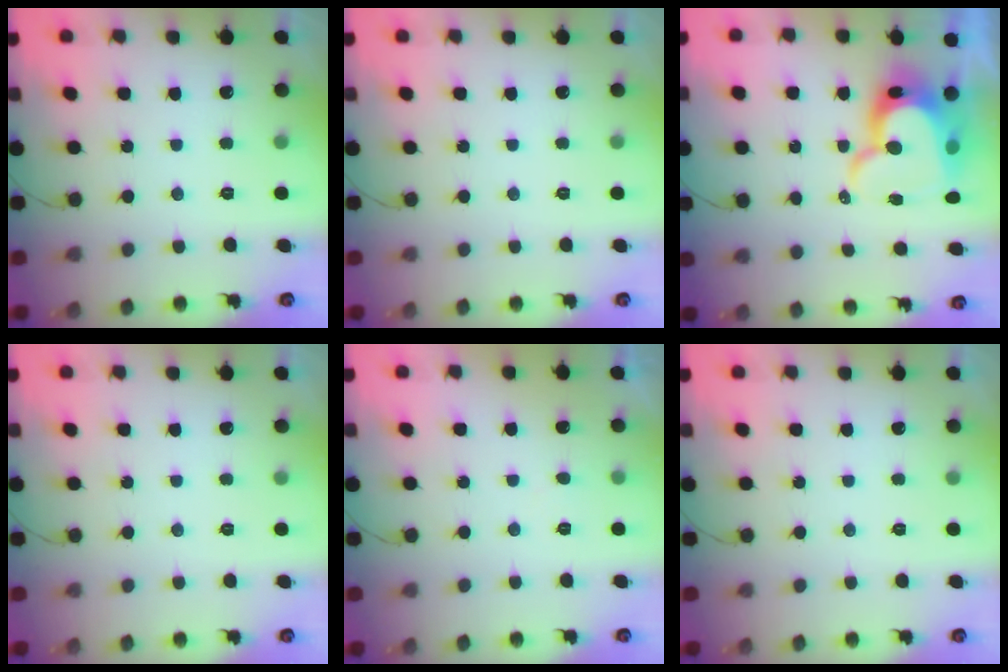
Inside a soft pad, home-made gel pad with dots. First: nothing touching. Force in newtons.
{"total": 0.0}
{"total": 15.0, "press": 14.9, "slide": 1.4}
{"total": 0.0}
{"total": 2.3, "press": 2.3, "slide": 0.2}
{"total": 0.0}